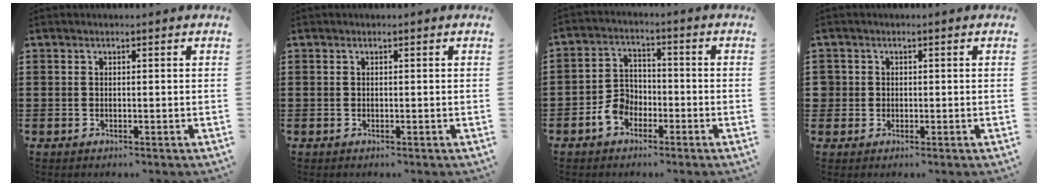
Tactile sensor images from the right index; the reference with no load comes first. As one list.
[{"total": 0.0}, {"total": 5.2, "force": [-2.5, 3.8, 2.4], "torque": [-0.066, 0.010, -0.053]}, {"total": 1.5, "force": [0.1, 1.5, 0.2], "torque": [-0.010, 0.009, 0.001]}]